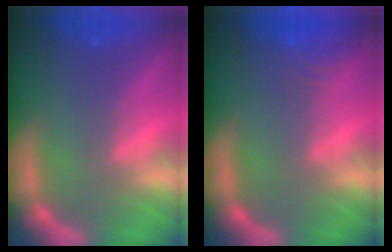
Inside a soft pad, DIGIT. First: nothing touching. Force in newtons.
{"total": 3.0}